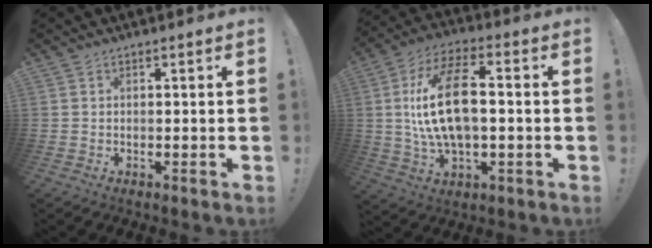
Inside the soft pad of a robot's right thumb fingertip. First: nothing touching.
{"total": 18.1, "force": [0.8, 9.1, 15.7], "torque": [-0.298, 0.008, 0.011]}